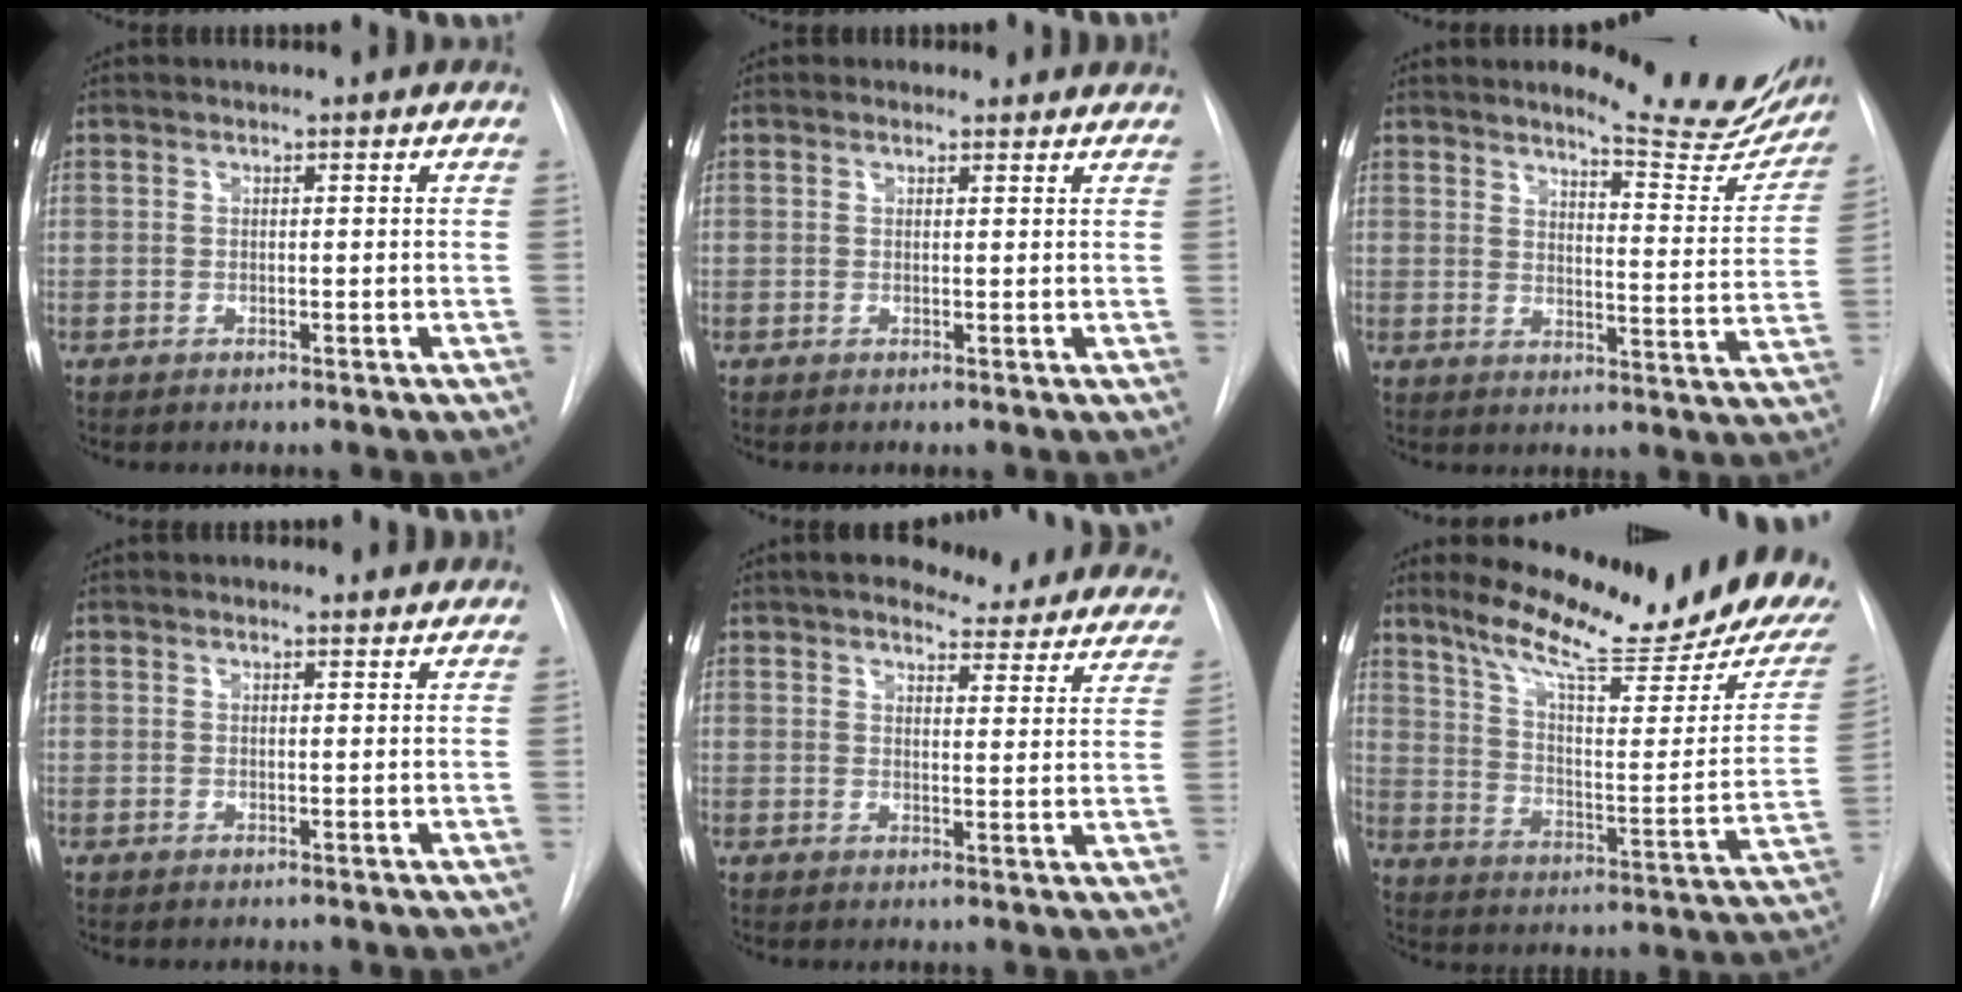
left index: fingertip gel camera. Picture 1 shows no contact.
{"total": 2.2, "force": [1.9, 1.1, 0.0], "torque": [0.001, 0.006, 0.013]}
{"total": 14.1, "force": [12.9, 2.2, 5.2], "torque": [-0.053, -0.060, 0.141]}
{"total": 2.0, "force": [1.9, 0.5, 0.1], "torque": [-0.008, 0.003, 0.019]}
{"total": 17.5, "force": [15.8, 4.6, 5.9], "torque": [-0.058, -0.021, 0.172]}
{"total": 21.5, "force": [17.7, 1.5, 12.1], "torque": [-0.188, -0.057, 0.255]}